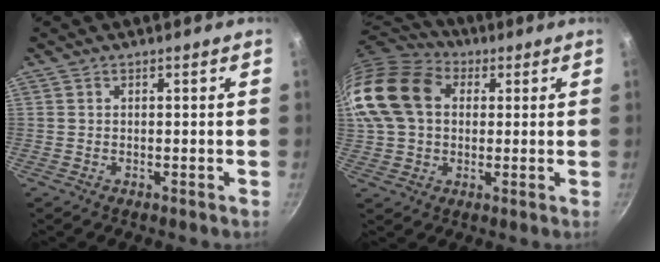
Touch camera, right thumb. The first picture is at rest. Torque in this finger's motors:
{"motor_torque": [1.31, 3.70, 1.99, -0.38, 0.26]}